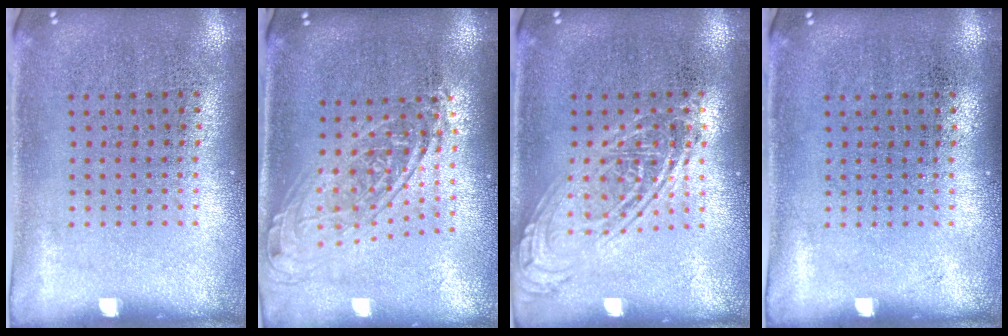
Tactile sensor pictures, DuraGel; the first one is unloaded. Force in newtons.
{"total": 1.8, "press": 1.4, "slide": 1.0}
{"total": 2.6, "press": 2.6, "slide": 0.4}
{"total": 0.0}